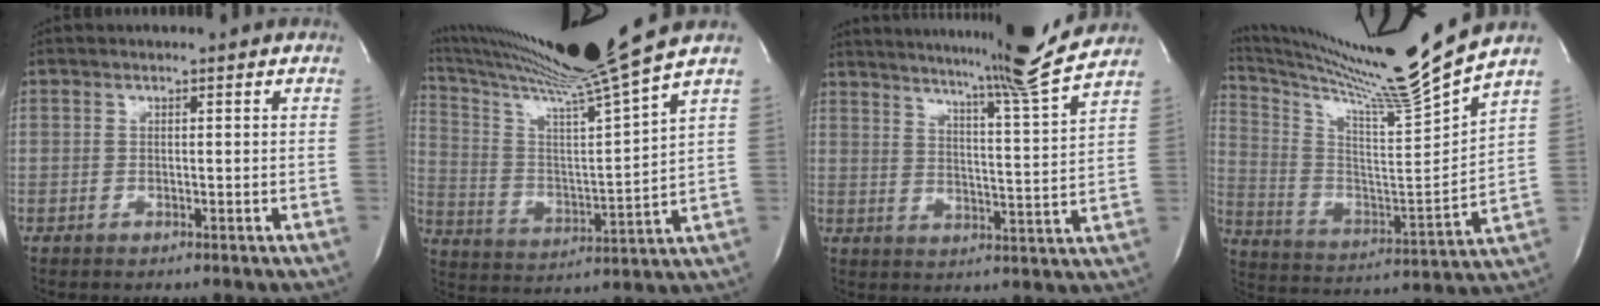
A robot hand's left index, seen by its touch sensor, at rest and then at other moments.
{"total": 18.0, "force": [15.2, -4.1, 8.7], "torque": [-0.162, -0.053, 0.253]}
{"total": 15.7, "force": [14.1, -2.9, 6.2], "torque": [-0.108, -0.059, 0.192]}
{"total": 20.2, "force": [17.5, -4.1, 9.2], "torque": [-0.174, -0.081, 0.281]}